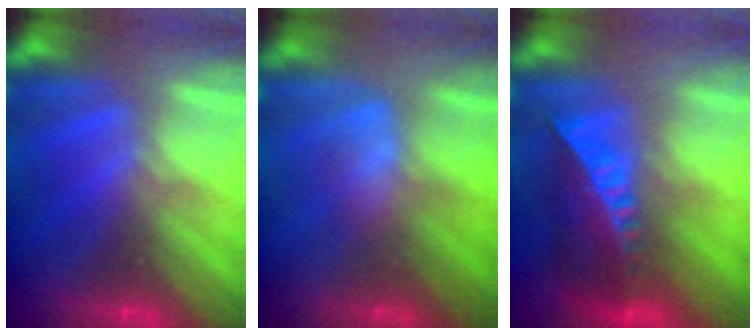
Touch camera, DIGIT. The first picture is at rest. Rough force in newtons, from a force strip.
{"total": 2.6}
{"total": 7.5}